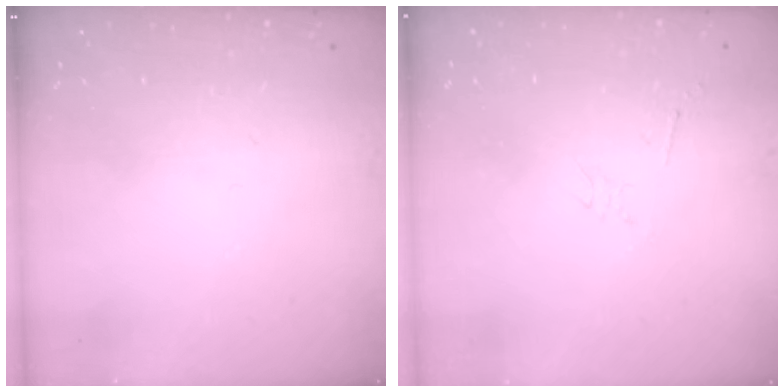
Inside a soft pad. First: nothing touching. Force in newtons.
{"total": 2.3, "press": 2.3, "slide": 0.4}